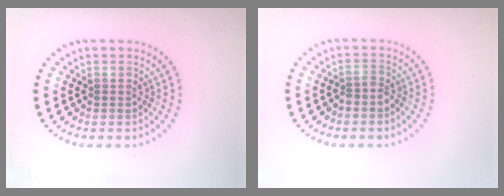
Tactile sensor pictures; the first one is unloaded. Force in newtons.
{"total": 1.0, "press": 0.7, "slide": 0.7}